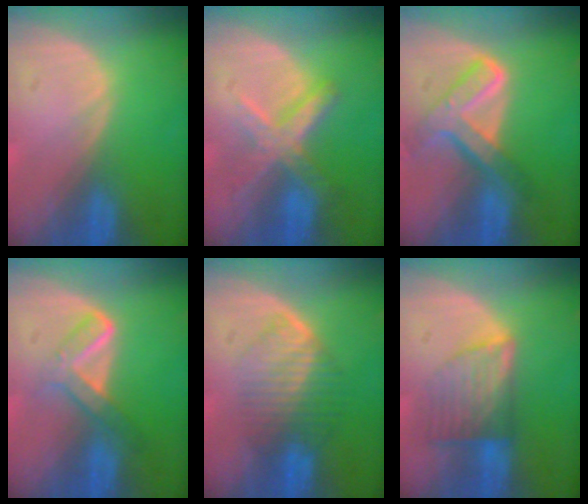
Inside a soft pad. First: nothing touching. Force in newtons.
{"total": 7.1, "press": 6.2, "slide": 3.6}
{"total": 7.7, "press": 6.5, "slide": 4.2}
{"total": 5.2, "press": 4.9, "slide": 2.0}
{"total": 6.5, "press": 6.2, "slide": 1.8}
{"total": 7.2, "press": 6.4, "slide": 3.4}